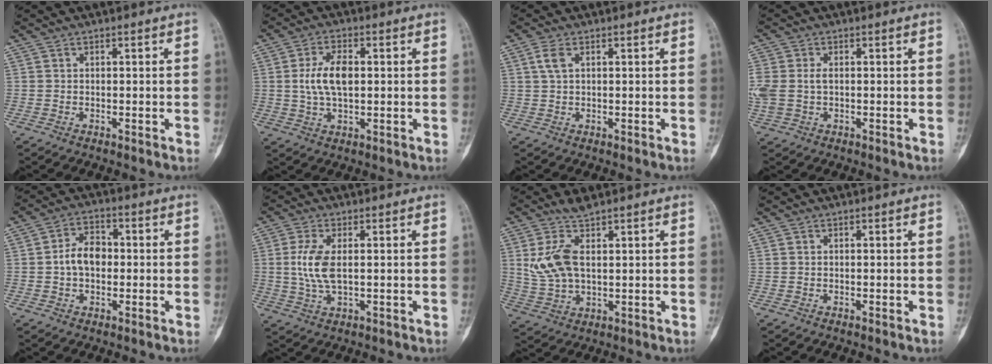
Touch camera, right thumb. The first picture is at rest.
{"total": 7.6, "force": [0.7, 3.9, 6.5], "torque": [-0.129, 0.005, 0.011]}
{"total": 2.6, "force": [1.0, 1.3, 2.0], "torque": [-0.052, 0.011, 0.023]}
{"total": 6.6, "force": [-0.1, 4.4, 4.9], "torque": [-0.139, 0.011, 0.003]}
{"total": 6.8, "force": [-0.3, 4.8, 4.9], "torque": [-0.072, 0.020, -0.013]}
{"total": 6.7, "force": [0.5, 2.9, 6.0], "torque": [-0.142, -0.003, 0.010]}
{"total": 8.9, "force": [3.1, 4.3, 7.2], "torque": [-0.160, -0.005, 0.070]}
{"total": 0.0}